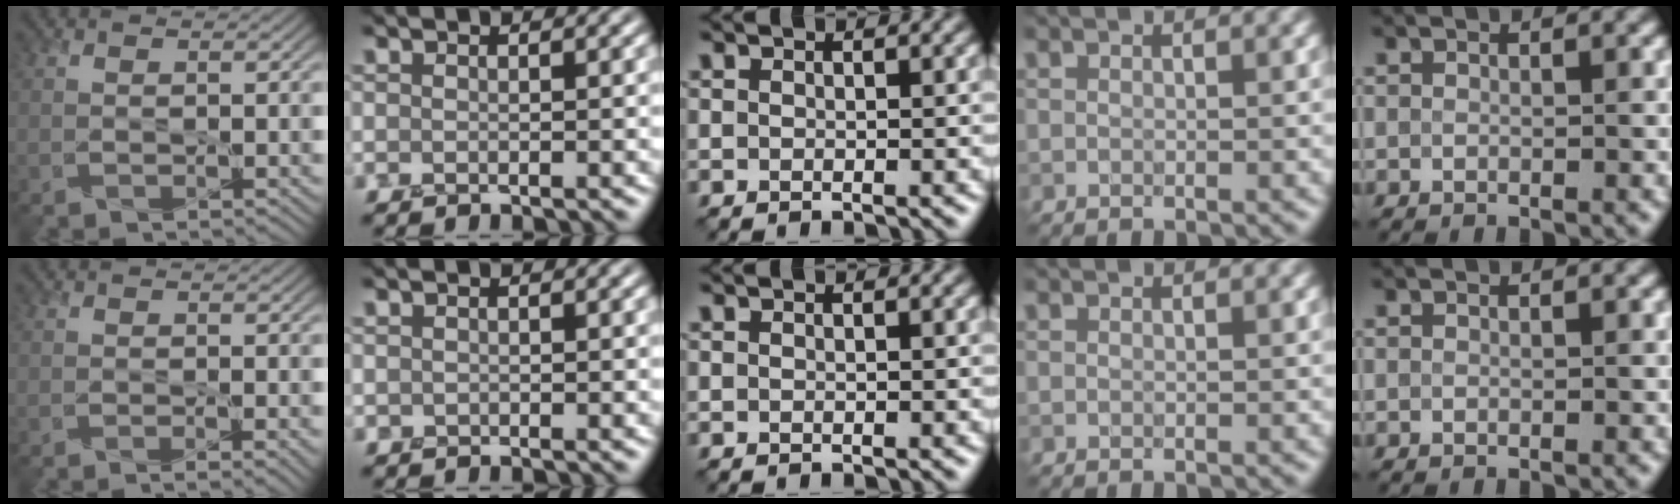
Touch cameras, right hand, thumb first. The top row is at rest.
{"thumb": {"total": 0.9, "force": [-0.3, 0.0, 0.9], "torque": [-0.014, -0.004, -0.005]}, "index": {"total": 0.5, "force": [0.1, -0.1, -0.5], "torque": [0.014, 0.003, 0.005]}}